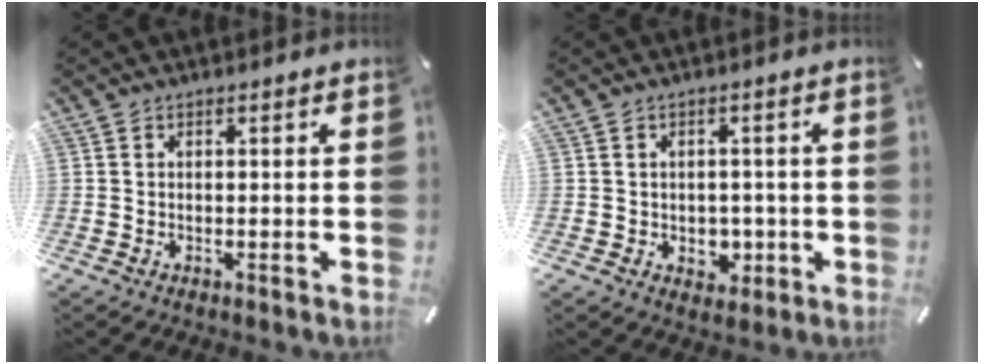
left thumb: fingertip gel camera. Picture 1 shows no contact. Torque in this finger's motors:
{"motor_torque": [-0.02, 0.01, 0.46, 0.15, 0.02]}